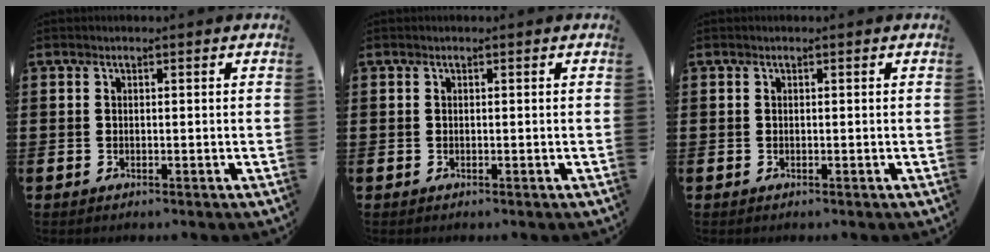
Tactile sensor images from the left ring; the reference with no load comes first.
{"total": 0.0}
{"total": 0.0}